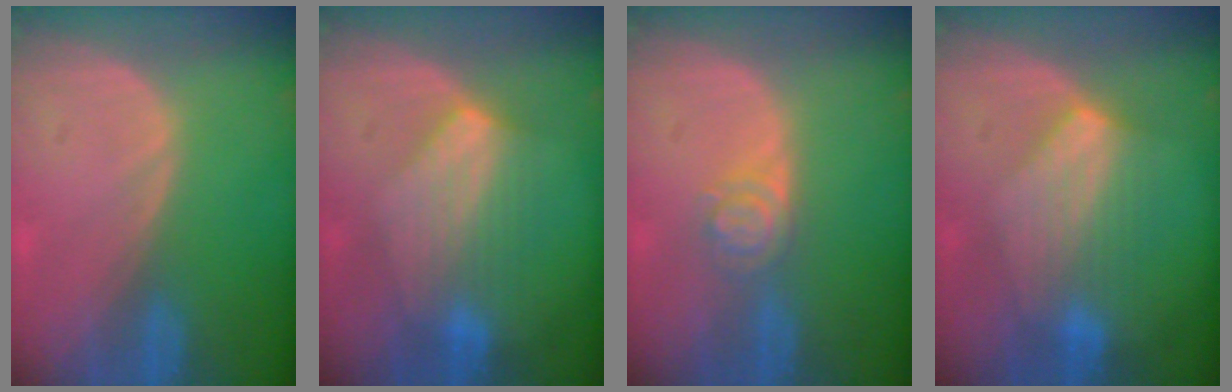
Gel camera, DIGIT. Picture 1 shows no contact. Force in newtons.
{"total": 7.0, "press": 6.7, "slide": 1.8}
{"total": 3.9, "press": 3.6, "slide": 1.6}
{"total": 7.0, "press": 6.7, "slide": 1.8}